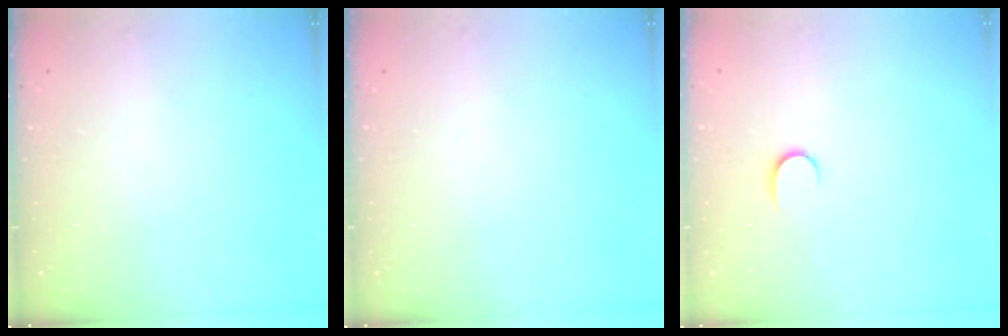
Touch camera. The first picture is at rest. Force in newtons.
{"total": 0.0}
{"total": 5.7, "press": 5.7, "slide": 0.5}